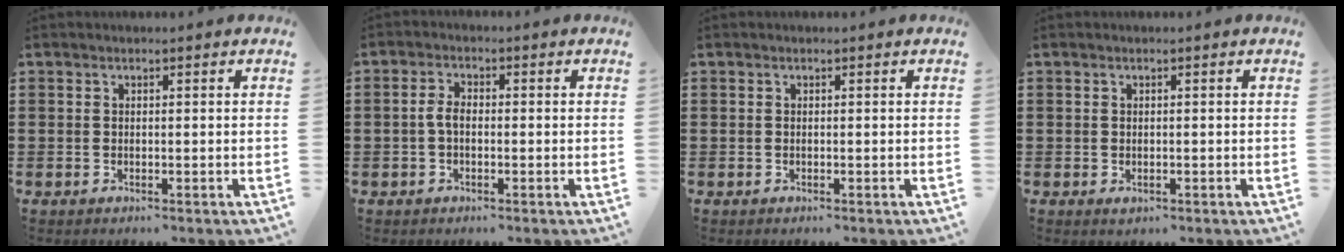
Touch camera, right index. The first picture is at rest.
{"total": 2.6, "force": [-0.5, 1.3, 2.2], "torque": [-0.058, -0.002, -0.014]}
{"total": 0.0}
{"total": 0.5, "force": [-0.3, 0.3, 0.3], "torque": [-0.007, -0.003, -0.004]}